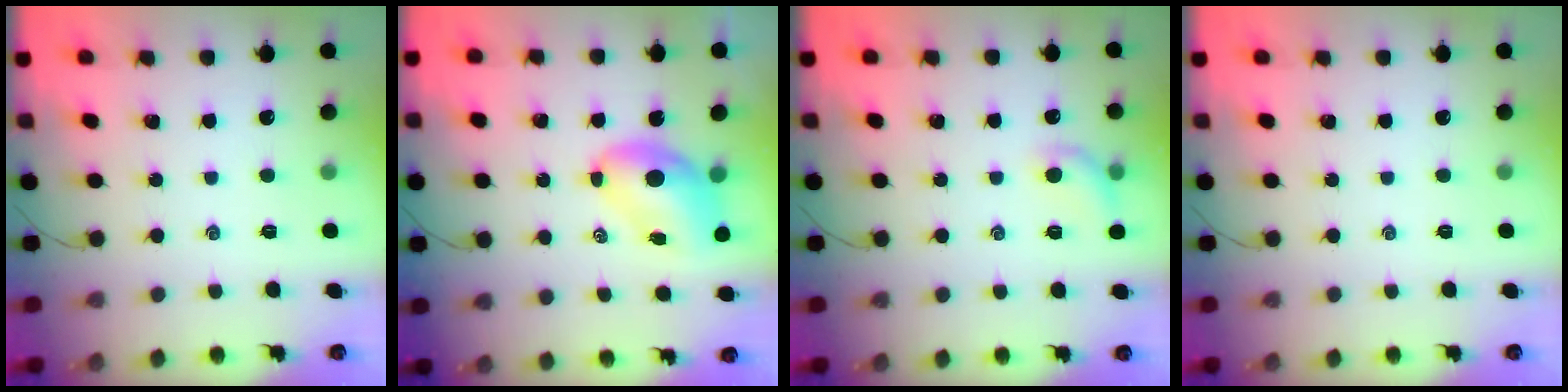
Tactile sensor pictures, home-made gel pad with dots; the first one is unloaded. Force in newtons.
{"total": 7.5, "press": 7.3, "slide": 1.5}
{"total": 7.8, "press": 7.6, "slide": 1.8}
{"total": 0.0}